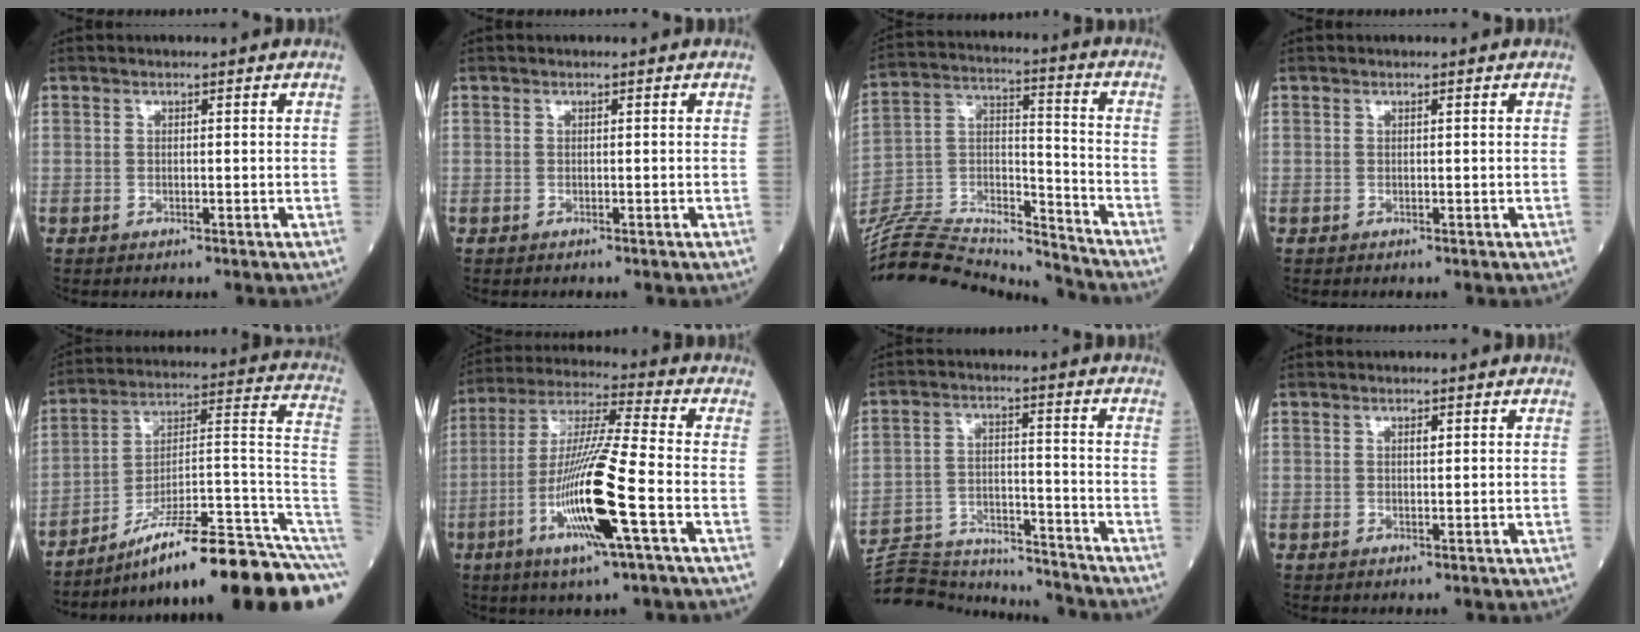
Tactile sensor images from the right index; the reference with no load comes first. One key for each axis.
{"total": 0.0}
{"total": 23.7, "fx": -22.8, "fy": 3.1, "fz": 5.4, "tx": -0.133, "ty": 0.022, "tz": -0.373}
{"total": 0.0}
{"total": 22.1, "fx": -15.8, "fy": 0.7, "fz": 15.5, "tx": -0.145, "ty": 0.042, "tz": -0.250}
{"total": 15.6, "fx": -5.2, "fy": 0.0, "fz": 14.7, "tx": -0.296, "ty": -0.013, "tz": -0.102}
{"total": 18.4, "fx": -17.9, "fy": 1.9, "fz": 3.8, "tx": -0.089, "ty": 0.010, "tz": -0.269}
{"total": 0.8, "fx": 0.4, "fy": 0.2, "fz": 0.7, "tx": -0.013, "ty": -0.001, "tz": 0.006}